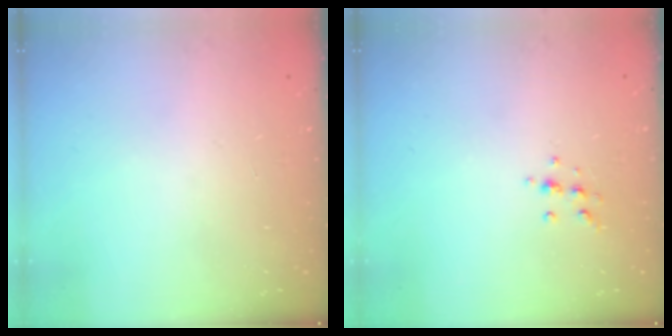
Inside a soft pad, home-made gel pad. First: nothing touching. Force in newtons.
{"total": 5.4, "press": 5.1, "slide": 1.7}